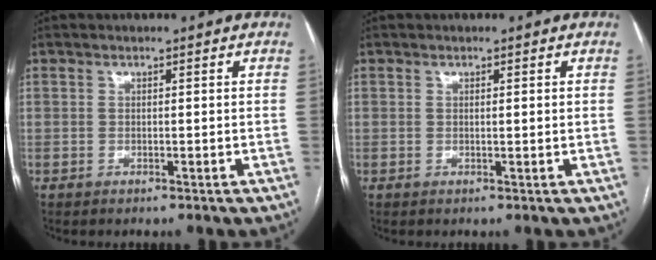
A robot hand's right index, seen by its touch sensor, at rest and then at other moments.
{"total": 0.8, "force": [0.2, 0.0, 0.7], "torque": [-0.014, -0.001, 0.003]}